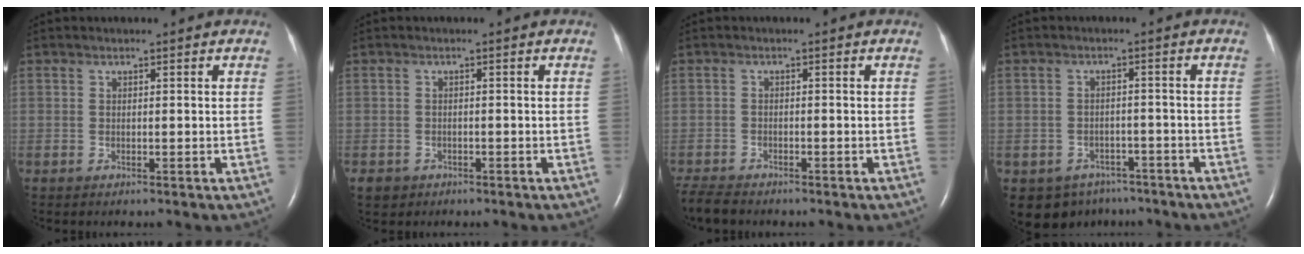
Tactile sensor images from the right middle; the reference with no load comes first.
{"total": 2.2, "force": [-1.3, 1.7, 0.3], "torque": [-0.011, 0.003, -0.019]}
{"total": 4.2, "force": [-3.9, 0.9, 1.4], "torque": [-0.029, -0.014, -0.068]}
{"total": 7.6, "force": [-5.3, 5.3, 1.3], "torque": [-0.022, 0.011, -0.067]}